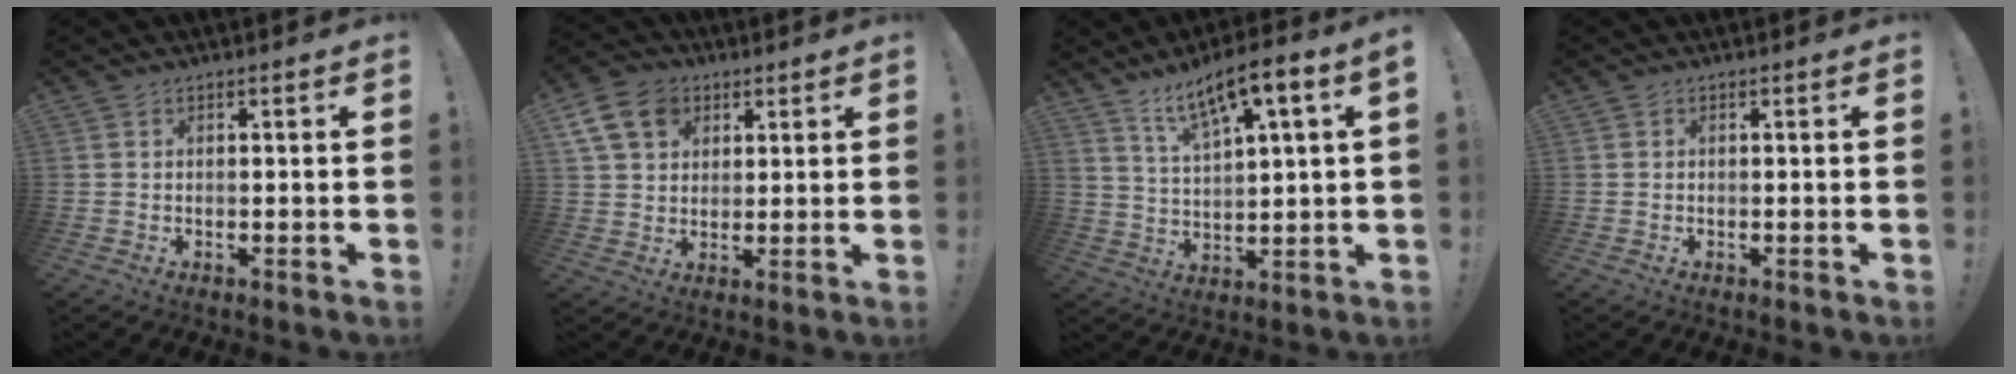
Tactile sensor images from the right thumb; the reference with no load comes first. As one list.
[{"total": 12.2, "force": [5.3, 9.2, 6.0], "torque": [-0.099, -0.022, 0.105]}, {"total": 9.6, "force": [6.1, 1.7, 7.2], "torque": [-0.123, -0.032, 0.101]}, {"total": 0.0}]